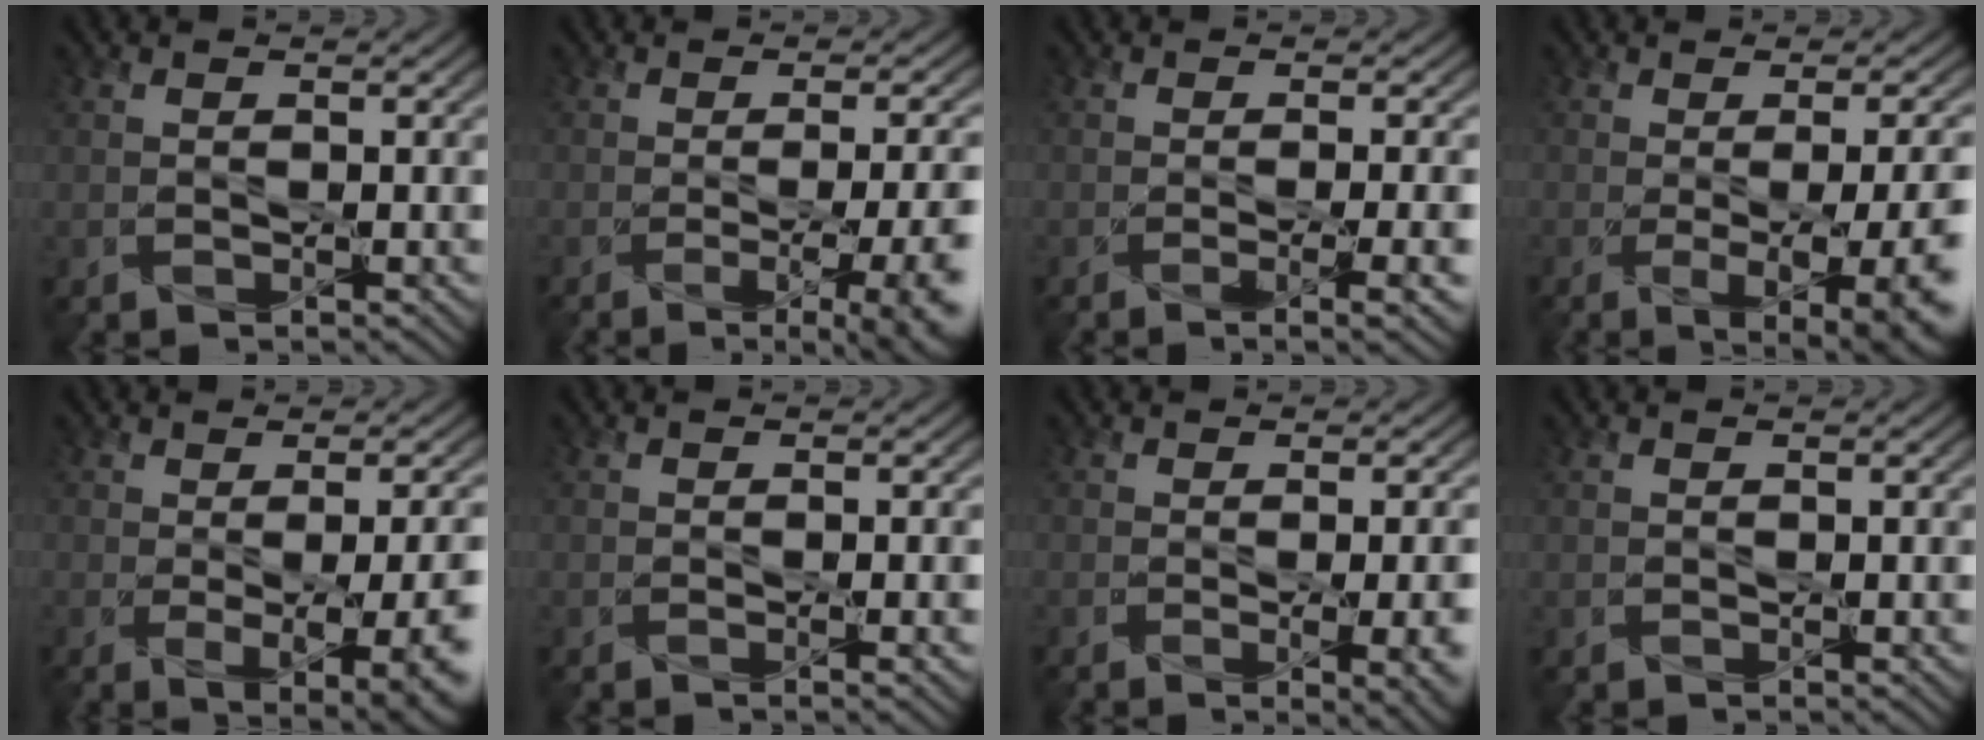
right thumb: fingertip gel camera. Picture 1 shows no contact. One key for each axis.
{"total": 12.6, "fx": -3.7, "fy": 4.8, "fz": 11.0, "tx": -0.106, "ty": -0.015, "tz": -0.036}
{"total": 5.7, "fx": -1.6, "fy": 1.5, "fz": 5.2, "tx": -0.075, "ty": -0.008, "tz": -0.019}
{"total": 13.3, "fx": -2.7, "fy": 5.3, "fz": 11.8, "tx": -0.119, "ty": -0.026, "tz": -0.011}
{"total": 9.9, "fx": -1.7, "fy": 4.1, "fz": 8.9, "tx": -0.093, "ty": -0.022, "tz": 0.006}
{"total": 1.9, "fx": -0.4, "fy": 0.4, "fz": 1.8, "tx": -0.026, "ty": -0.001, "tz": -0.009}
{"total": 8.3, "fx": -2.0, "fy": 3.2, "fz": 7.4, "tx": -0.075, "ty": -0.017, "tz": -0.002}
{"total": 0.0}